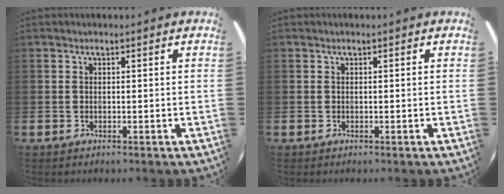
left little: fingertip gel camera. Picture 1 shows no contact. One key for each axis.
{"total": 0.0}